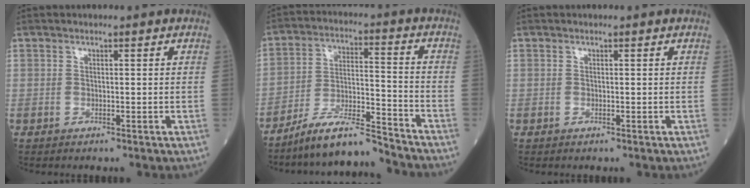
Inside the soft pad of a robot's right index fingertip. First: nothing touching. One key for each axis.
{"total": 10.3, "fx": -9.5, "fy": 0.2, "fz": 4.0, "tx": -0.069, "ty": 0.006, "tz": -0.171}
{"total": 0.0}